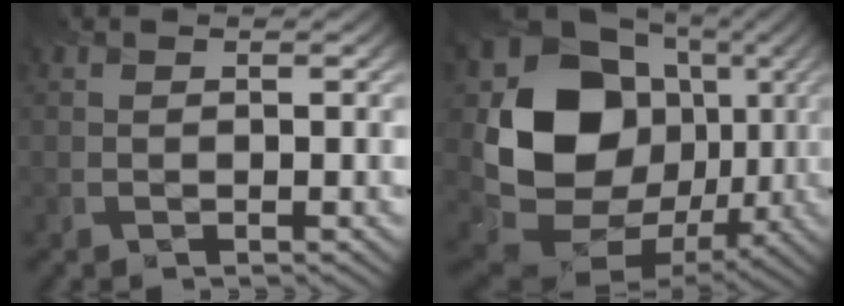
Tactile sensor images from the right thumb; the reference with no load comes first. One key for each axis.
{"total": 19.2, "fx": 1.3, "fy": 15.6, "fz": 11.0, "tx": -0.247, "ty": -0.038, "tz": 0.041}